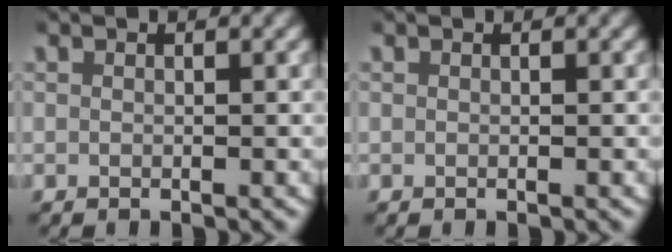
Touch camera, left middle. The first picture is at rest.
{"total": 0.0}